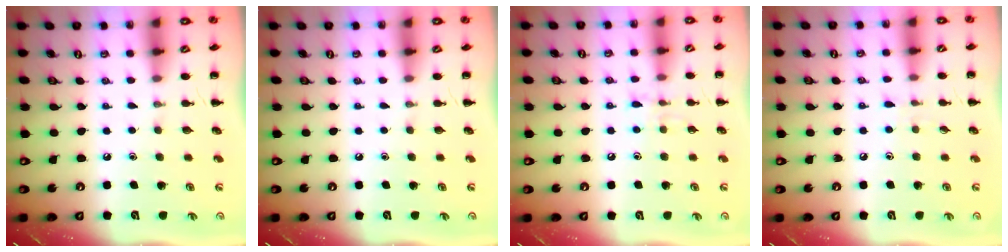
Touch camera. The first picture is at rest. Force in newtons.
{"total": 0.0}
{"total": 5.9, "press": 5.8, "slide": 1.1}
{"total": 3.9, "press": 3.6, "slide": 1.7}